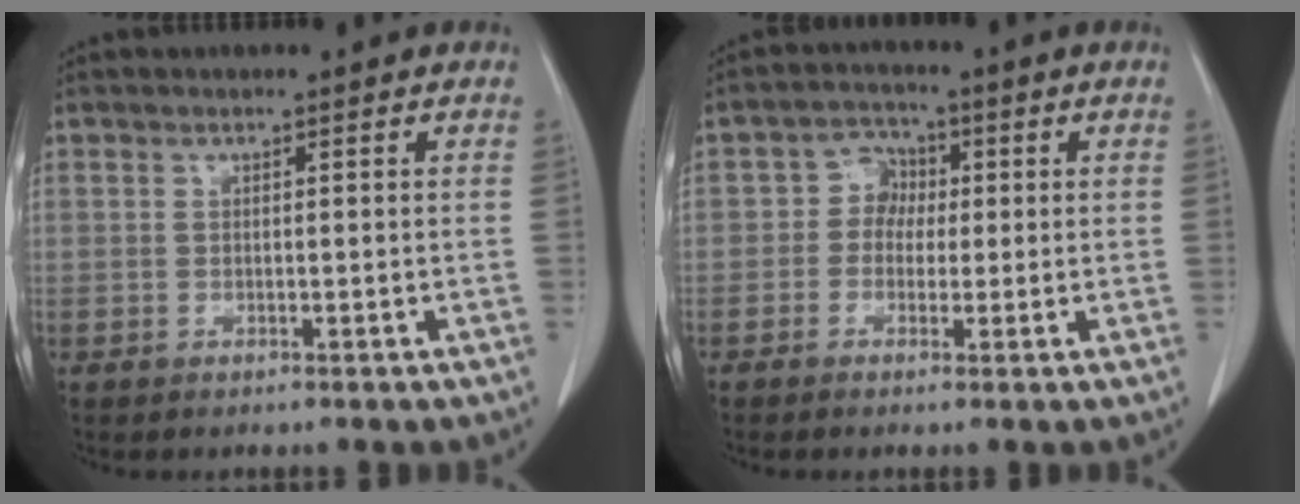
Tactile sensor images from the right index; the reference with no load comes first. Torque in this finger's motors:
{"motor_torque": [0.29, -0.14, 0.15, 0.00]}